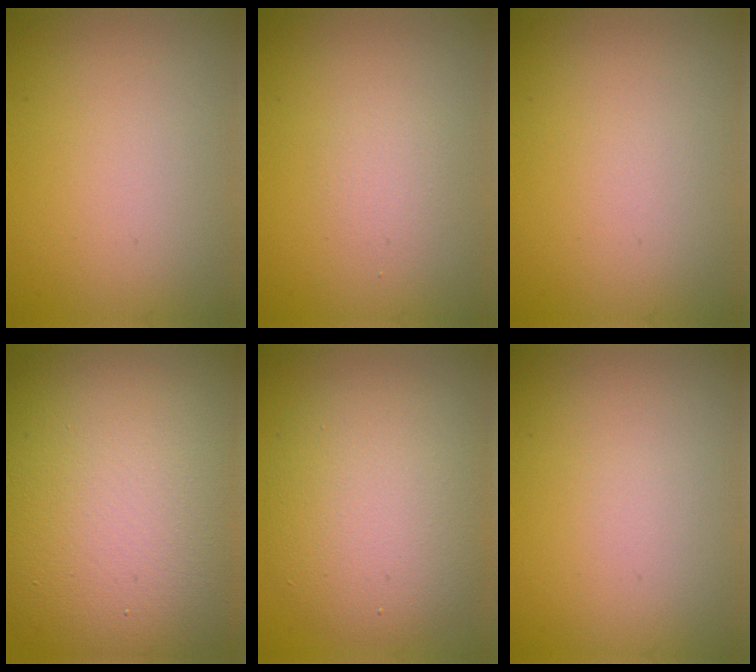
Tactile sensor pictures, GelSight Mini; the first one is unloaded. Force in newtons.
{"total": 1.1, "press": 1.1, "slide": 0.0}
{"total": 0.0}
{"total": 18.2, "press": 18.2, "slide": 1.2}
{"total": 7.5, "press": 7.5, "slide": 0.4}
{"total": 0.0}